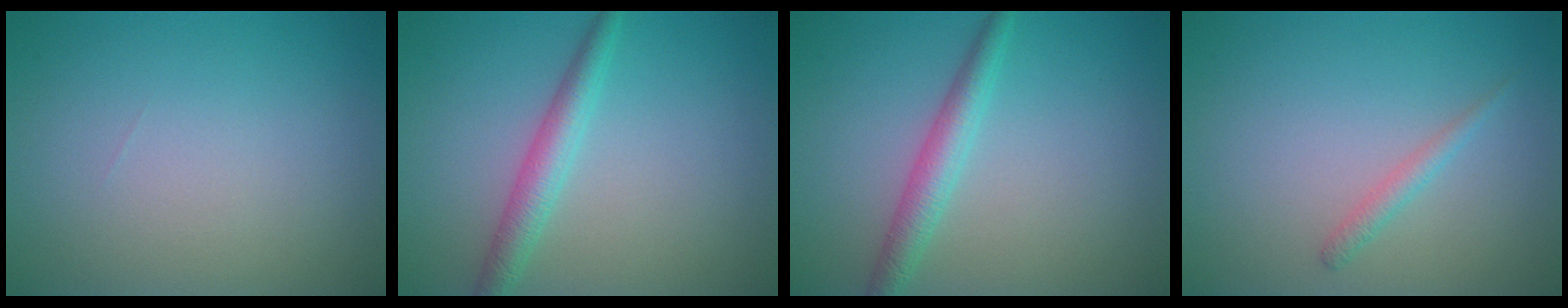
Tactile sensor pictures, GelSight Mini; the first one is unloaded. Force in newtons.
{"total": 2.8, "press": 2.8, "slide": 0.1}
{"total": 2.8, "press": 2.8, "slide": 0.1}
{"total": 1.2, "press": 1.2, "slide": 0.1}